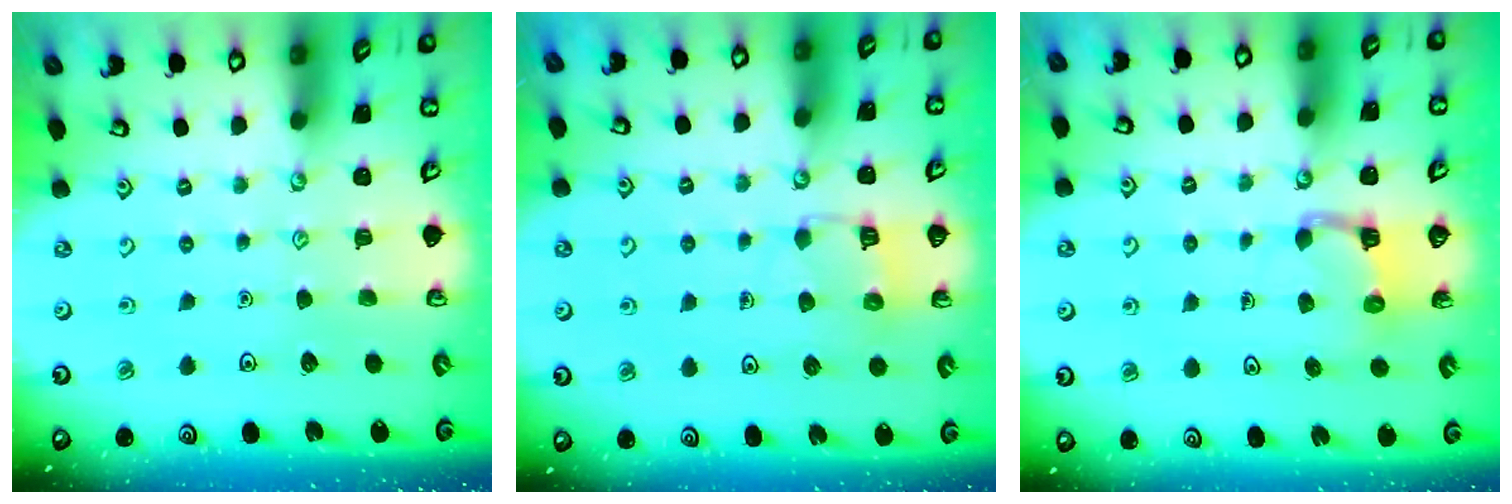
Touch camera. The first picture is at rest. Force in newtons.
{"total": 6.3, "press": 6.3, "slide": 0.5}
{"total": 4.6, "press": 4.6, "slide": 0.3}